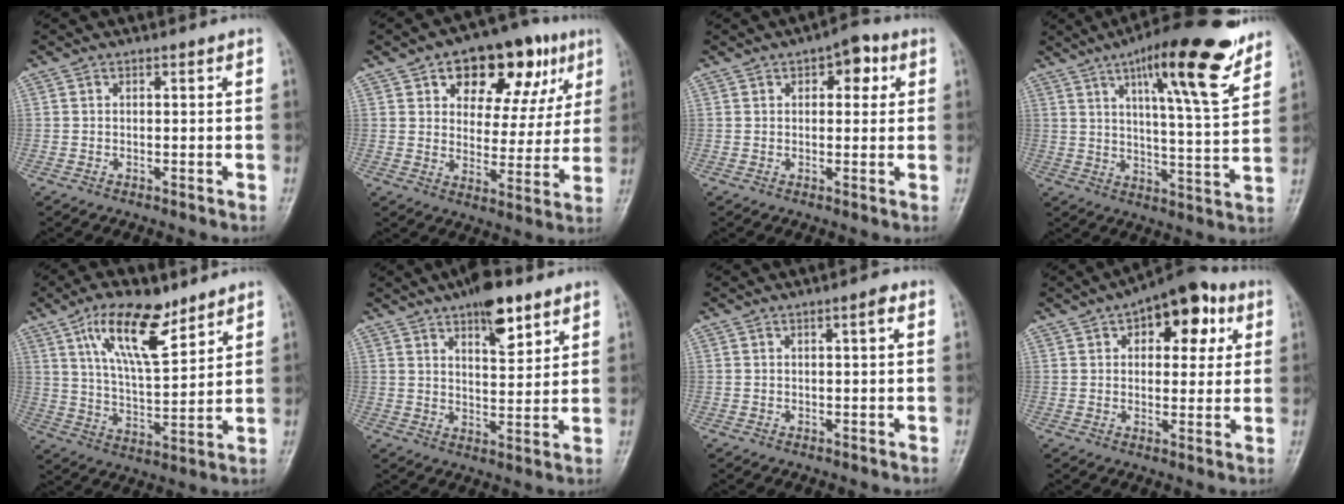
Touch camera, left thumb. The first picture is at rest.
{"total": 18.3, "force": [8.6, 10.6, 12.2], "torque": [-0.110, -0.009, 0.122]}
{"total": 5.7, "force": [2.2, 3.2, 4.2], "torque": [-0.026, 0.000, 0.020]}
{"total": 18.3, "force": [11.2, 3.8, 14.0], "torque": [-0.186, -0.053, 0.170]}
{"total": 13.9, "force": [8.4, 5.3, 9.7], "torque": [-0.146, -0.043, 0.153]}
{"total": 9.5, "force": [5.9, 3.6, 6.4], "torque": [-0.076, -0.033, 0.090]}
{"total": 1.6, "force": [0.6, 0.3, 1.5], "torque": [-0.025, 0.002, 0.007]}
{"total": 13.6, "force": [5.5, 7.3, 10.0], "torque": [-0.088, 0.003, 0.071]}